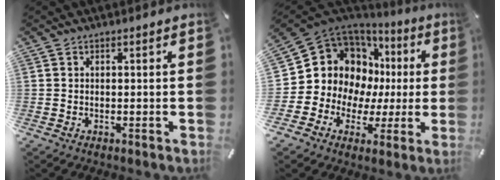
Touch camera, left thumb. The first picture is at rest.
{"total": 13.5, "force": [3.7, 12.0, 5.0], "torque": [-0.105, -0.051, 0.084]}